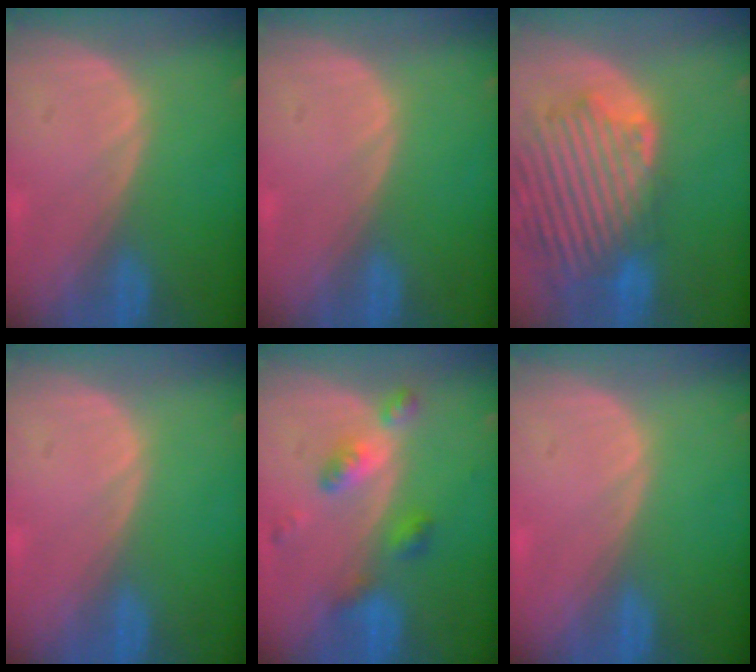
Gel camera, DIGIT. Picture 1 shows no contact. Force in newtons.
{"total": 0.0}
{"total": 13.8, "press": 11.8, "slide": 7.2}
{"total": 0.0}
{"total": 6.0, "press": 5.2, "slide": 2.8}
{"total": 0.0}